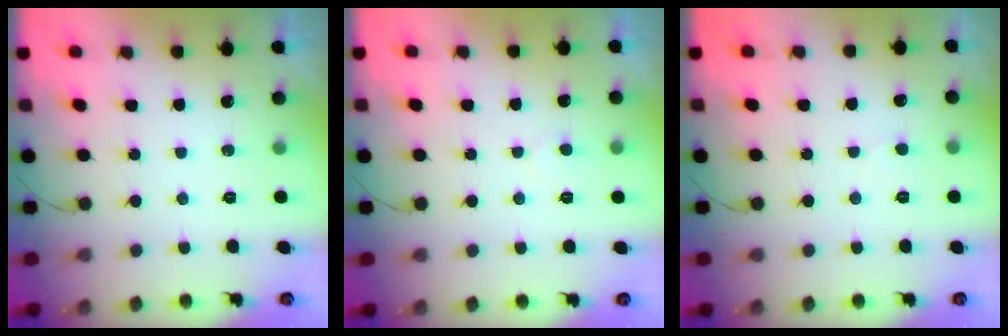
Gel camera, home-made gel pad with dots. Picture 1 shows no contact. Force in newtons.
{"total": 2.6, "press": 2.6, "slide": 0.2}
{"total": 3.3, "press": 3.3, "slide": 0.3}